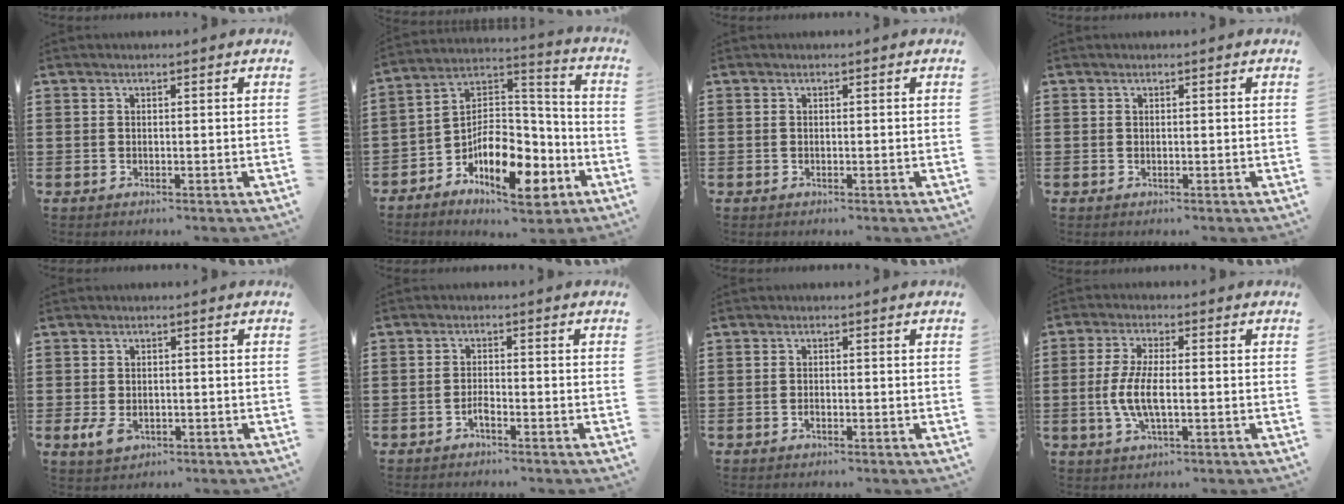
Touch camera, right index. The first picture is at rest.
{"total": 12.4, "force": [-6.1, 6.8, 8.4], "torque": [-0.132, 0.020, -0.109]}
{"total": 0.0}
{"total": 0.0}
{"total": 2.9, "force": [-1.0, 1.9, 2.1], "torque": [-0.052, -0.004, -0.021]}
{"total": 1.6, "force": [-1.3, 0.4, 1.0], "torque": [-0.021, -0.001, -0.023]}
{"total": 0.8, "force": [-0.5, 0.2, 0.5], "torque": [-0.013, -0.005, -0.009]}
{"total": 6.1, "force": [-1.0, 2.1, 5.7], "torque": [-0.134, -0.005, -0.028]}